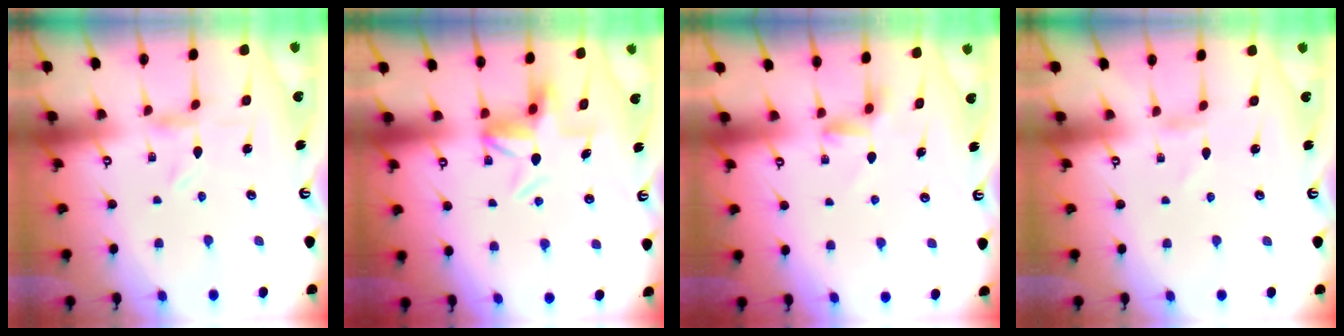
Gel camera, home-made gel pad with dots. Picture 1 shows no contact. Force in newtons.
{"total": 6.3, "press": 6.3, "slide": 0.3}
{"total": 3.6, "press": 3.6, "slide": 0.3}
{"total": 0.5, "press": 0.5, "slide": 0.2}